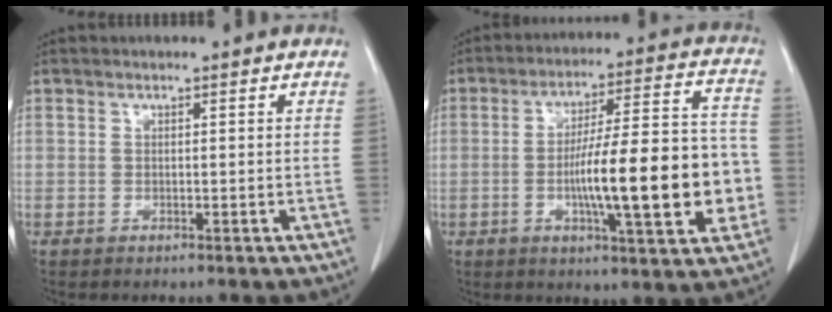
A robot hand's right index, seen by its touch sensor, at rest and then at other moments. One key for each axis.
{"total": 18.5, "fx": -3.4, "fy": 3.2, "fz": 17.9, "tx": -0.263, "ty": 0.023, "tz": -0.046}